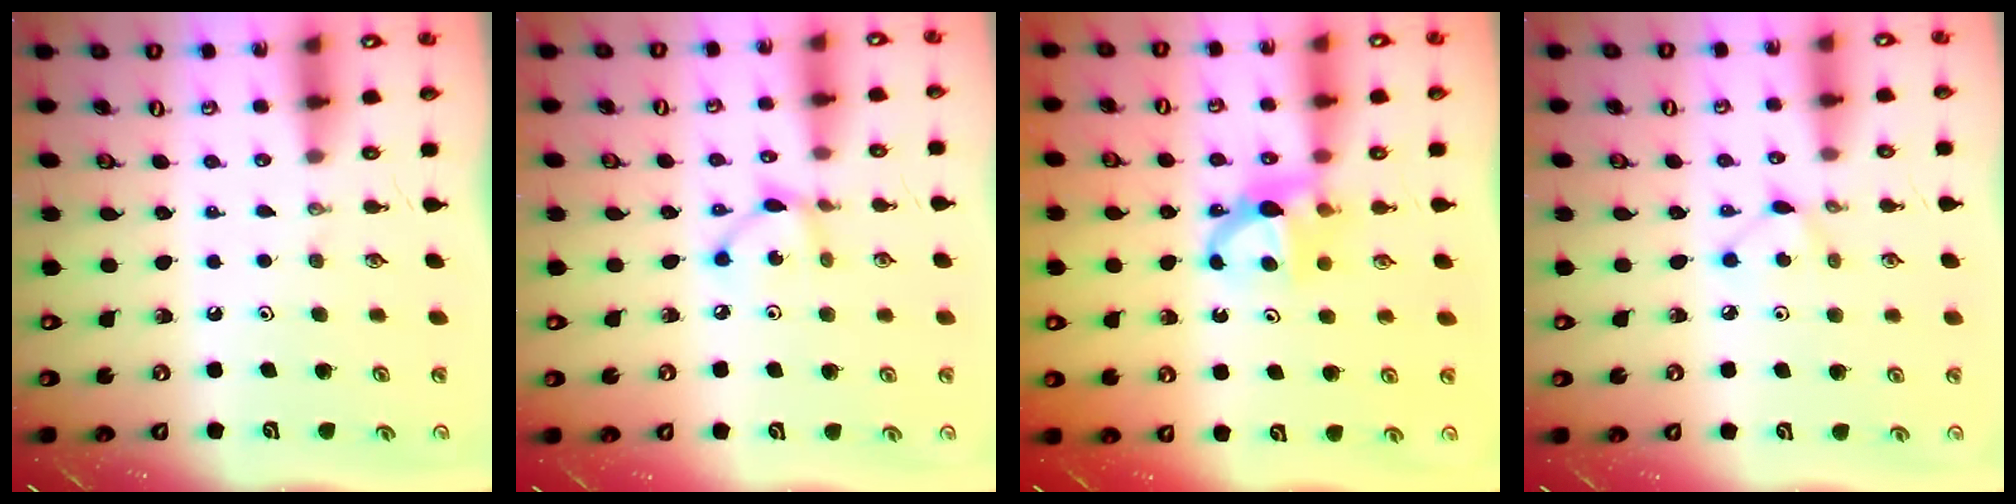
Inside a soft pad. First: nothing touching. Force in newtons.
{"total": 5.1, "press": 5.1, "slide": 0.1}
{"total": 7.7, "press": 7.7, "slide": 0.1}
{"total": 4.6, "press": 4.6, "slide": 0.4}